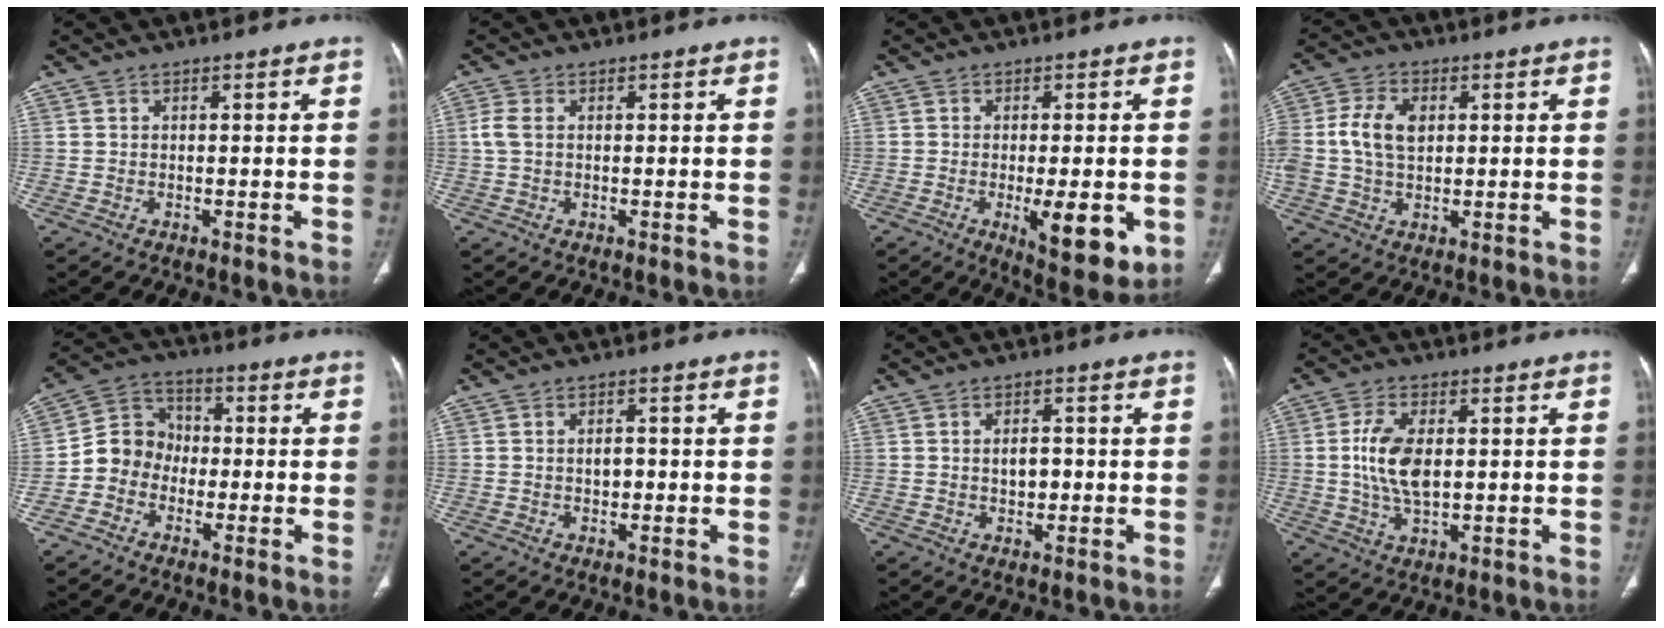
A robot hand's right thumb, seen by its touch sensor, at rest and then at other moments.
{"total": 2.4, "force": [0.3, 1.5, 1.9], "torque": [-0.058, 0.006, 0.003]}
{"total": 10.1, "force": [-2.6, 3.5, 9.1], "torque": [-0.118, -0.019, -0.032]}
{"total": 7.8, "force": [1.1, 5.1, 5.8], "torque": [-0.119, 0.011, 0.020]}
{"total": 8.2, "force": [-2.1, 7.3, 3.1], "torque": [-0.031, 0.035, -0.055]}
{"total": 2.3, "force": [-0.1, 1.6, 1.7], "torque": [-0.023, 0.004, -0.001]}
{"total": 3.3, "force": [0.0, 2.1, 2.5], "torque": [-0.034, 0.005, 0.000]}
{"total": 8.9, "force": [0.7, 4.7, 7.6], "torque": [-0.153, -0.002, 0.014]}